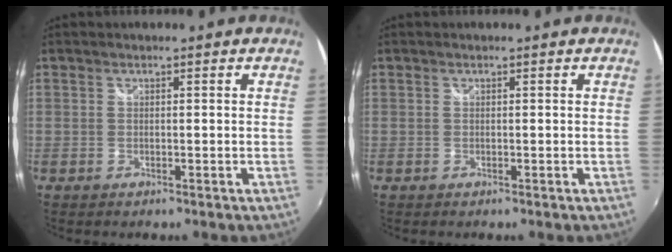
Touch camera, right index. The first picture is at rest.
{"total": 0.0}